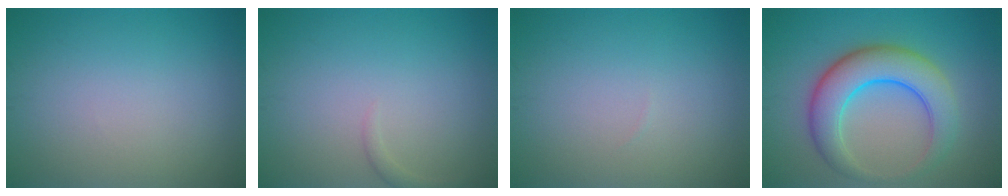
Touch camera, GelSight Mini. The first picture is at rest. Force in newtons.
{"total": 0.8, "press": 0.8, "slide": 0.1}
{"total": 0.0}
{"total": 7.0, "press": 7.0, "slide": 0.2}